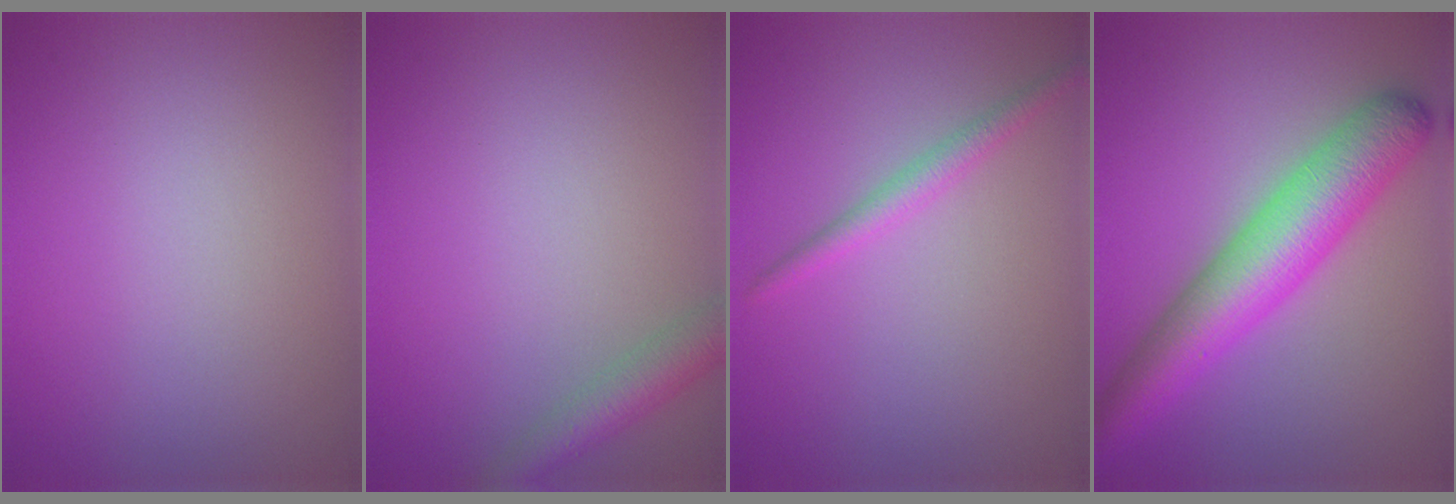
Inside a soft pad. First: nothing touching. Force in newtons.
{"total": 3.0, "press": 3.0, "slide": 0.1}
{"total": 1.8, "press": 1.8, "slide": 0.1}
{"total": 7.9, "press": 7.9, "slide": 0.2}